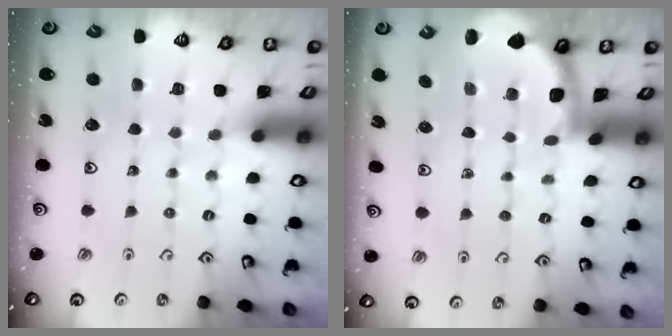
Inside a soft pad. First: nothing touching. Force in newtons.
{"total": 1.9, "press": 1.9, "slide": 0.0}